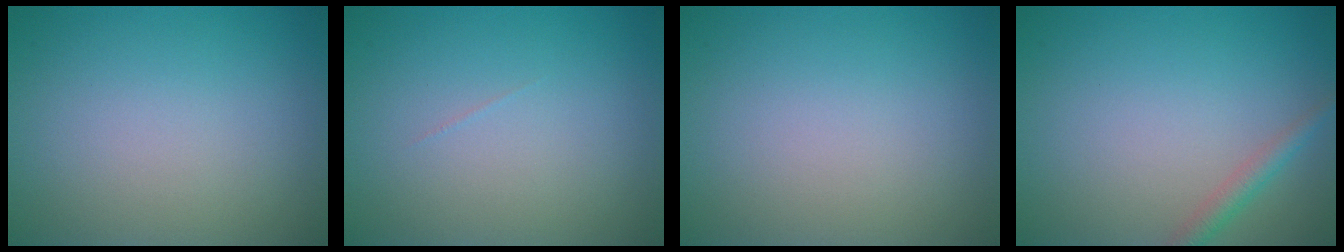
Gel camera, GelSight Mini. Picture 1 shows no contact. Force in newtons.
{"total": 0.0}
{"total": 0.0}
{"total": 1.7, "press": 1.7, "slide": 0.1}